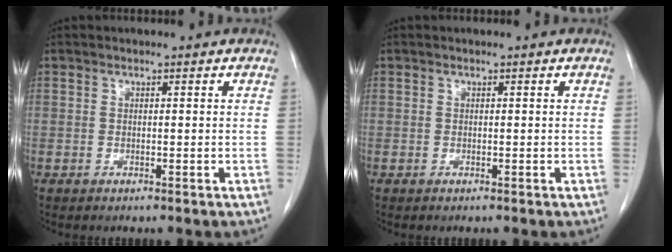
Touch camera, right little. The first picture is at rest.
{"total": 0.0}